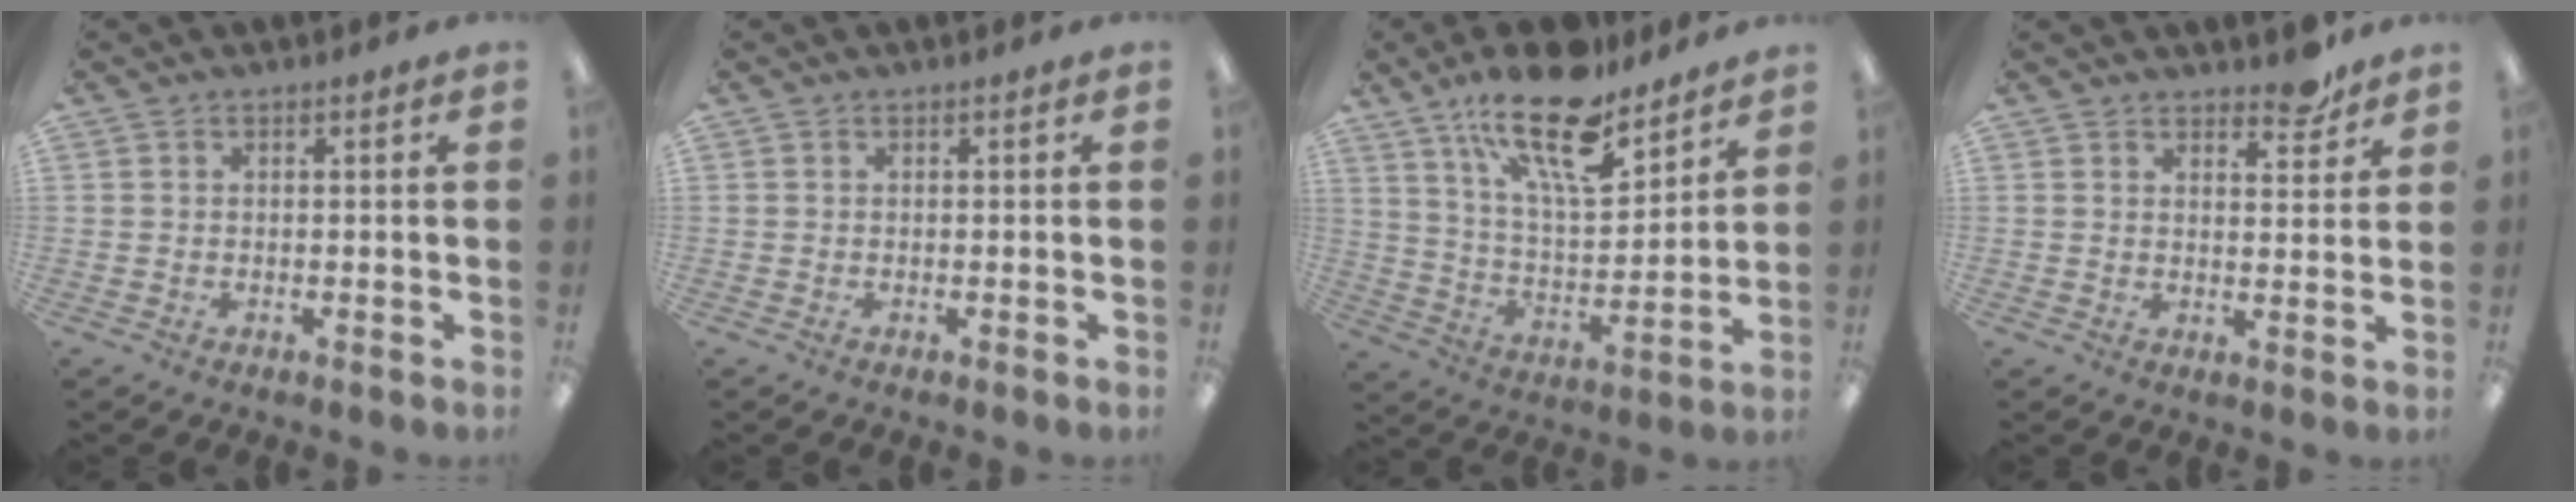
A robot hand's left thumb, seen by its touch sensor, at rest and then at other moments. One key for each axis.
{"total": 0.0}
{"total": 20.0, "fx": 14.0, "fy": 7.2, "fz": 12.3, "tx": -0.200, "ty": -0.084, "tz": 0.237}
{"total": 5.8, "fx": 4.8, "fy": 2.2, "fz": 2.4, "tx": -0.009, "ty": -0.034, "tz": 0.079}